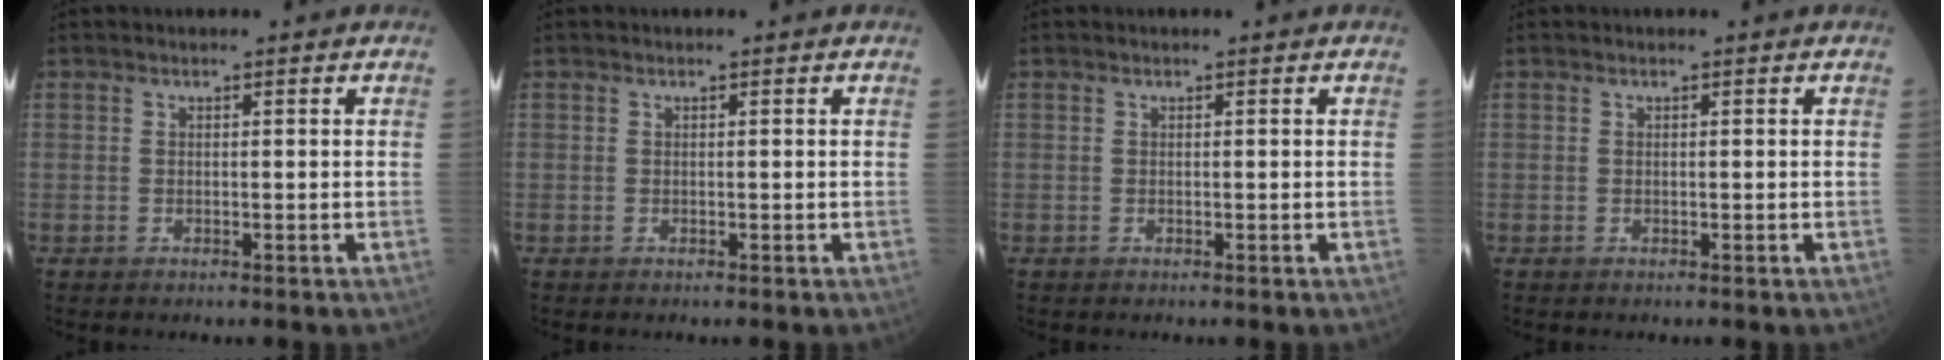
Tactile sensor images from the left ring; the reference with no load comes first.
{"total": 0.0}
{"total": 0.0}
{"total": 0.0}